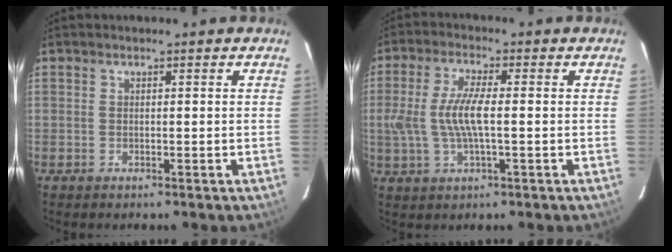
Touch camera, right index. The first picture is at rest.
{"total": 8.4, "force": [-0.4, 2.1, 8.1], "torque": [-0.165, 0.000, -0.005]}